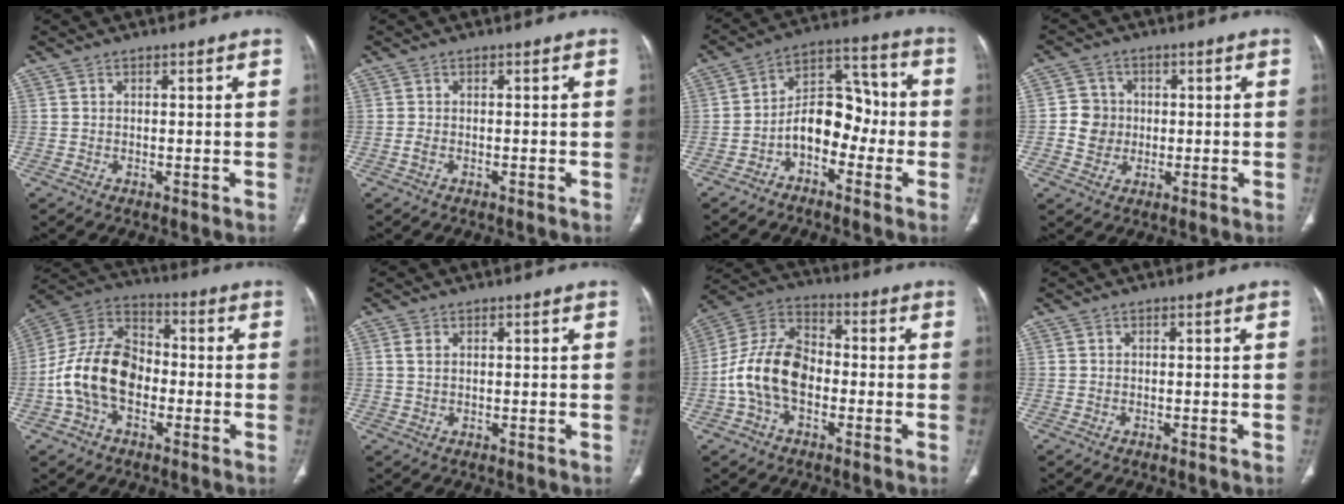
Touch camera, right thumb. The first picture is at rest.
{"total": 0.7, "force": [-0.2, 0.4, 0.5], "torque": [-0.013, -0.001, -0.006]}
{"total": 10.4, "force": [-3.2, 7.0, 7.0], "torque": [-0.081, 0.056, -0.065]}
{"total": 5.7, "force": [-0.1, 5.6, 1.3], "torque": [0.002, 0.009, -0.004]}
{"total": 15.2, "force": [-3.2, 10.5, 10.6], "torque": [-0.193, 0.044, -0.065]}
{"total": 1.7, "force": [0.6, 1.0, 1.2], "torque": [-0.027, 0.002, 0.015]}
{"total": 13.6, "force": [-2.7, 9.0, 9.8], "torque": [-0.182, 0.042, -0.058]}
{"total": 0.0}